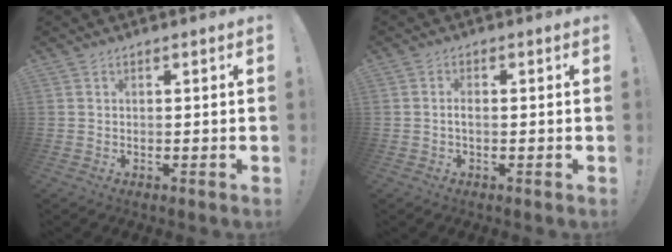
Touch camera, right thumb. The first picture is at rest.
{"total": 2.0, "force": [-0.6, 0.6, 1.8], "torque": [-0.036, 0.006, -0.010]}